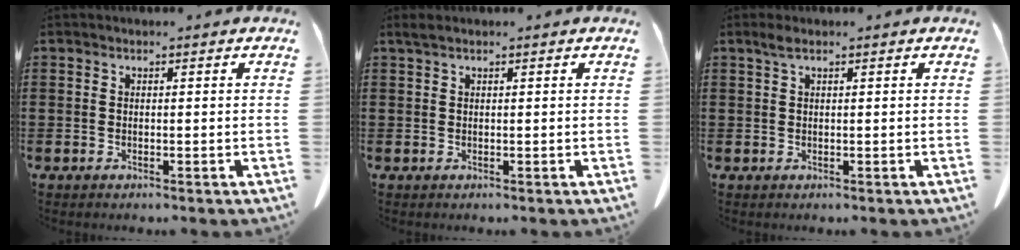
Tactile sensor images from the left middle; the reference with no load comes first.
{"total": 0.9, "force": [0.5, 0.1, 0.7], "torque": [-0.015, 0.000, 0.009]}
{"total": 1.4, "force": [0.7, 0.2, 1.2], "torque": [-0.026, 0.001, 0.012]}